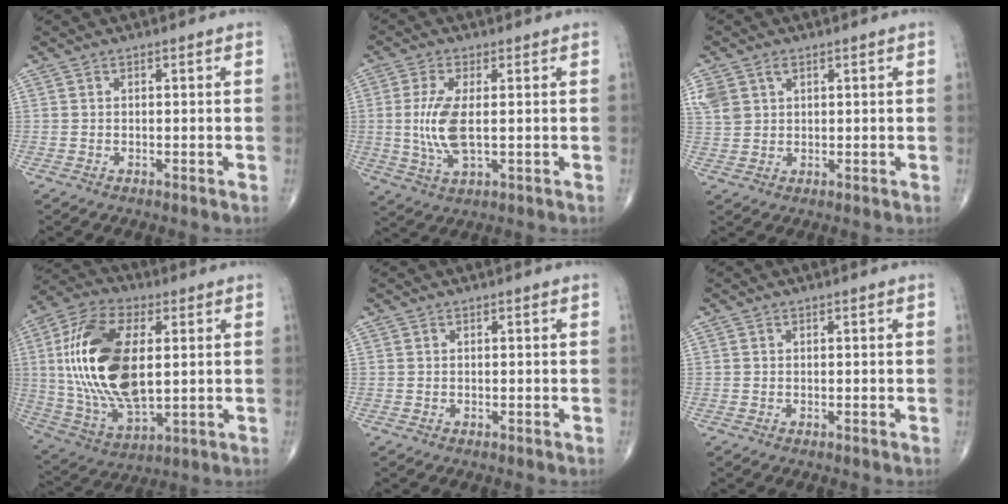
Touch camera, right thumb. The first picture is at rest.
{"total": 8.2, "force": [0.2, 3.1, 7.6], "torque": [-0.177, -0.010, 0.008]}
{"total": 7.0, "force": [3.1, 5.1, 3.6], "torque": [-0.088, 0.003, 0.070]}
{"total": 22.5, "force": [2.9, 11.5, 19.2], "torque": [-0.385, -0.010, 0.055]}
{"total": 0.0}
{"total": 0.0}